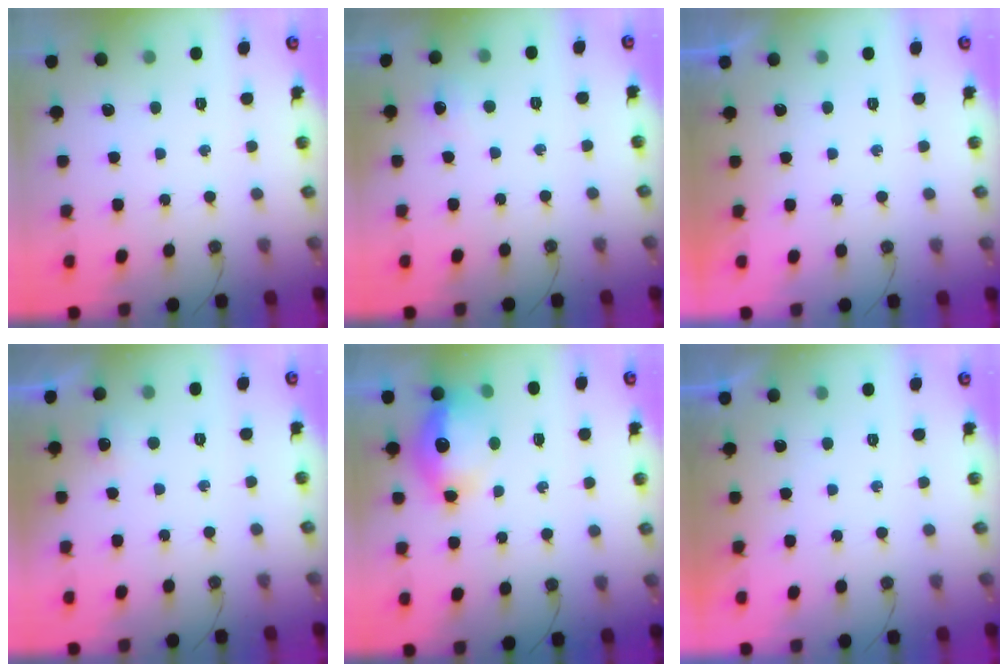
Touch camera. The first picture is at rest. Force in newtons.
{"total": 3.7, "press": 3.7, "slide": 0.6}
{"total": 0.0}
{"total": 5.0, "press": 5.0, "slide": 0.6}
{"total": 14.2, "press": 14.1, "slide": 1.6}
{"total": 0.0}